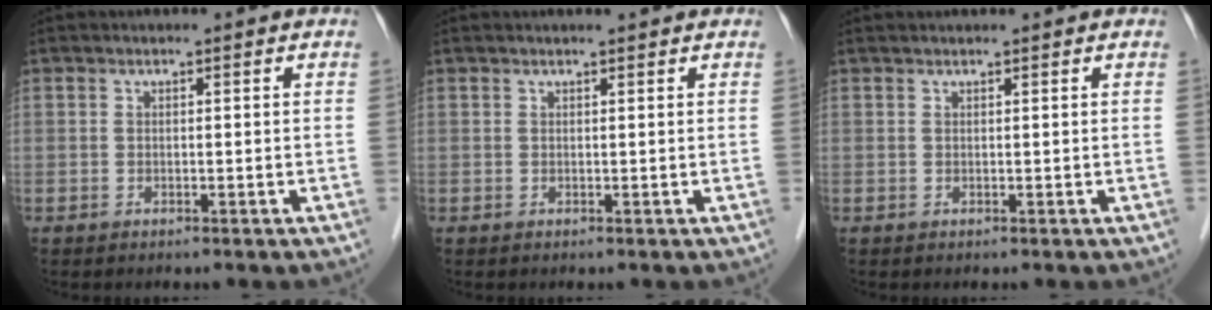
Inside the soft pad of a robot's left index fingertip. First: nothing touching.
{"total": 1.5, "force": [1.4, -0.1, 0.6], "torque": [-0.011, 0.004, 0.020]}
{"total": 1.7, "force": [1.5, 0.1, 0.6], "torque": [-0.007, 0.023, 0.026]}